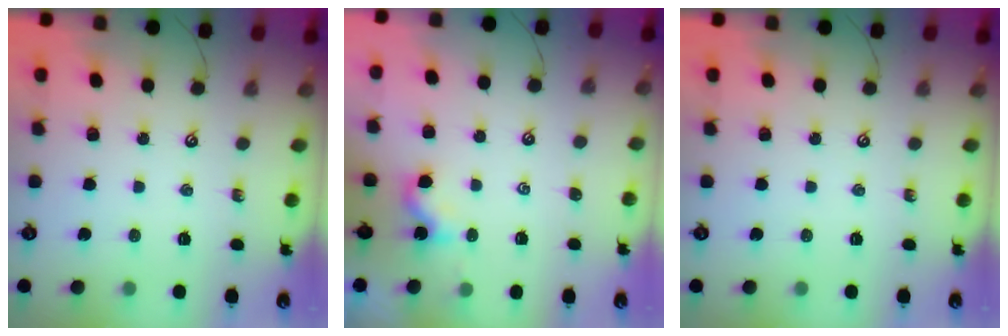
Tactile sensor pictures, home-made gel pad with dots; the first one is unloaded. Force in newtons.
{"total": 0.6, "press": 0.5, "slide": 0.4}
{"total": 0.0}